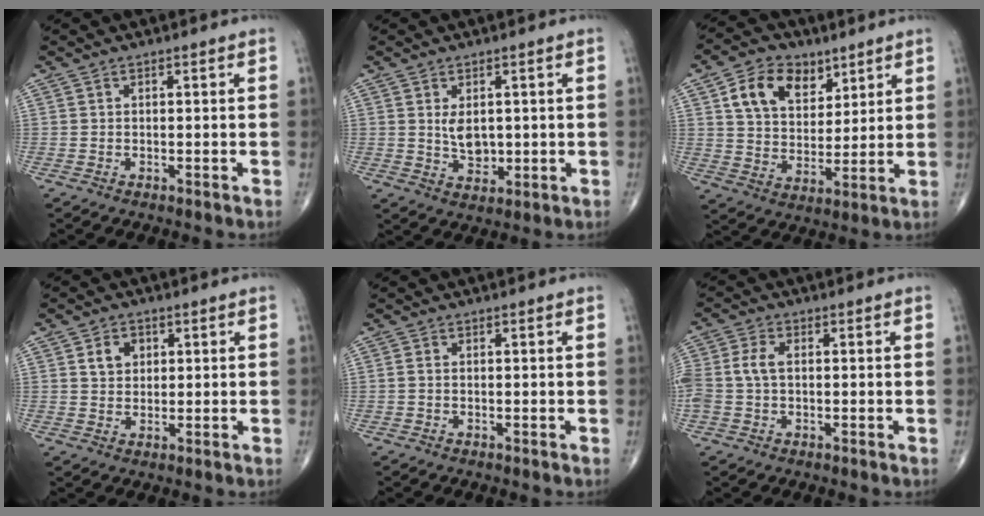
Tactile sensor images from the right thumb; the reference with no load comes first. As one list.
[{"total": 4.8, "force": [0.8, 3.1, 3.5], "torque": [-0.046, -0.013, 0.023]}, {"total": 12.6, "force": [6.1, 8.6, 6.8], "torque": [-0.087, -0.022, 0.113]}, {"total": 4.2, "force": [1.4, 3.4, 2.1], "torque": [-0.016, -0.004, 0.023]}, {"total": 0.7, "force": [-0.1, 0.4, 0.5], "torque": [-0.012, -0.001, -0.004]}, {"total": 5.4, "force": [0.0, 3.5, 4.1], "torque": [-0.107, 0.016, -0.002]}]